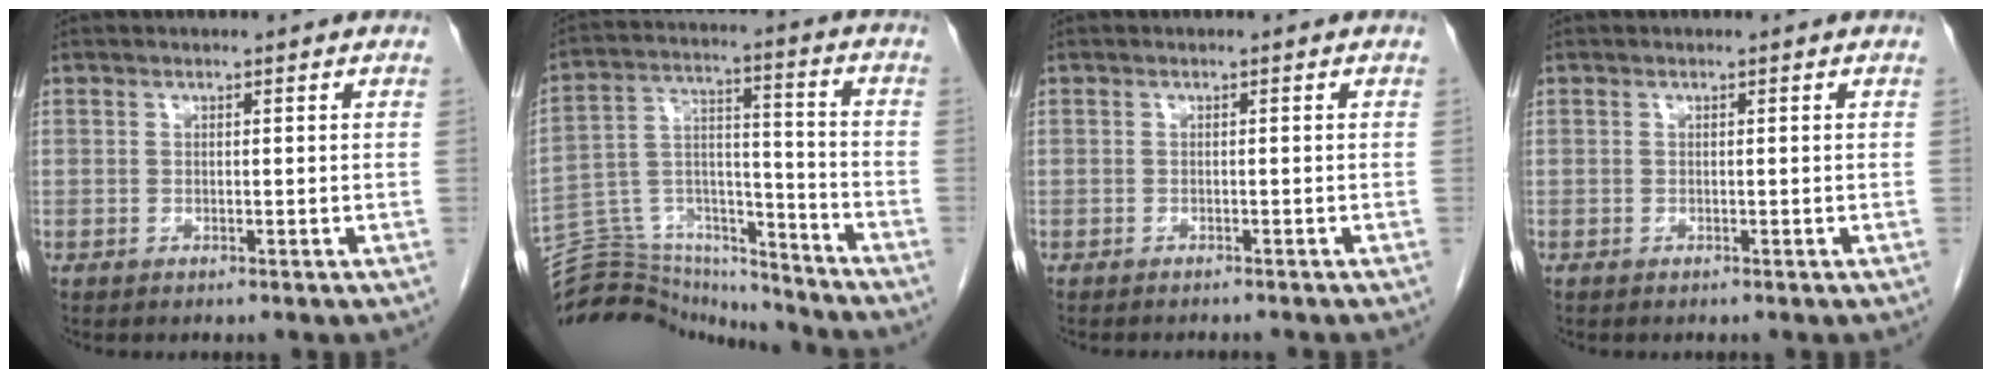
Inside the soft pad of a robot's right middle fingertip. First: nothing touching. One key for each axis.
{"total": 18.1, "fx": -17.5, "fy": 3.3, "fz": 2.6, "tx": -0.055, "ty": 0.053, "tz": -0.280}
{"total": 3.1, "fx": -3.0, "fy": 0.1, "fz": 0.9, "tx": -0.009, "ty": -0.005, "tz": -0.036}
{"total": 0.0}